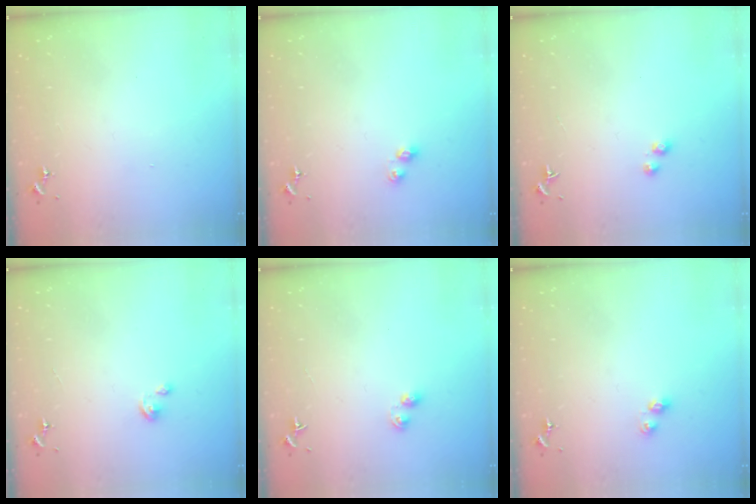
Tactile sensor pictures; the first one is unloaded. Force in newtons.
{"total": 4.4, "press": 4.3, "slide": 0.4}
{"total": 2.4, "press": 2.3, "slide": 0.9}
{"total": 1.4, "press": 1.4, "slide": 0.1}
{"total": 2.9, "press": 2.9, "slide": 0.4}
{"total": 4.4, "press": 4.3, "slide": 0.4}